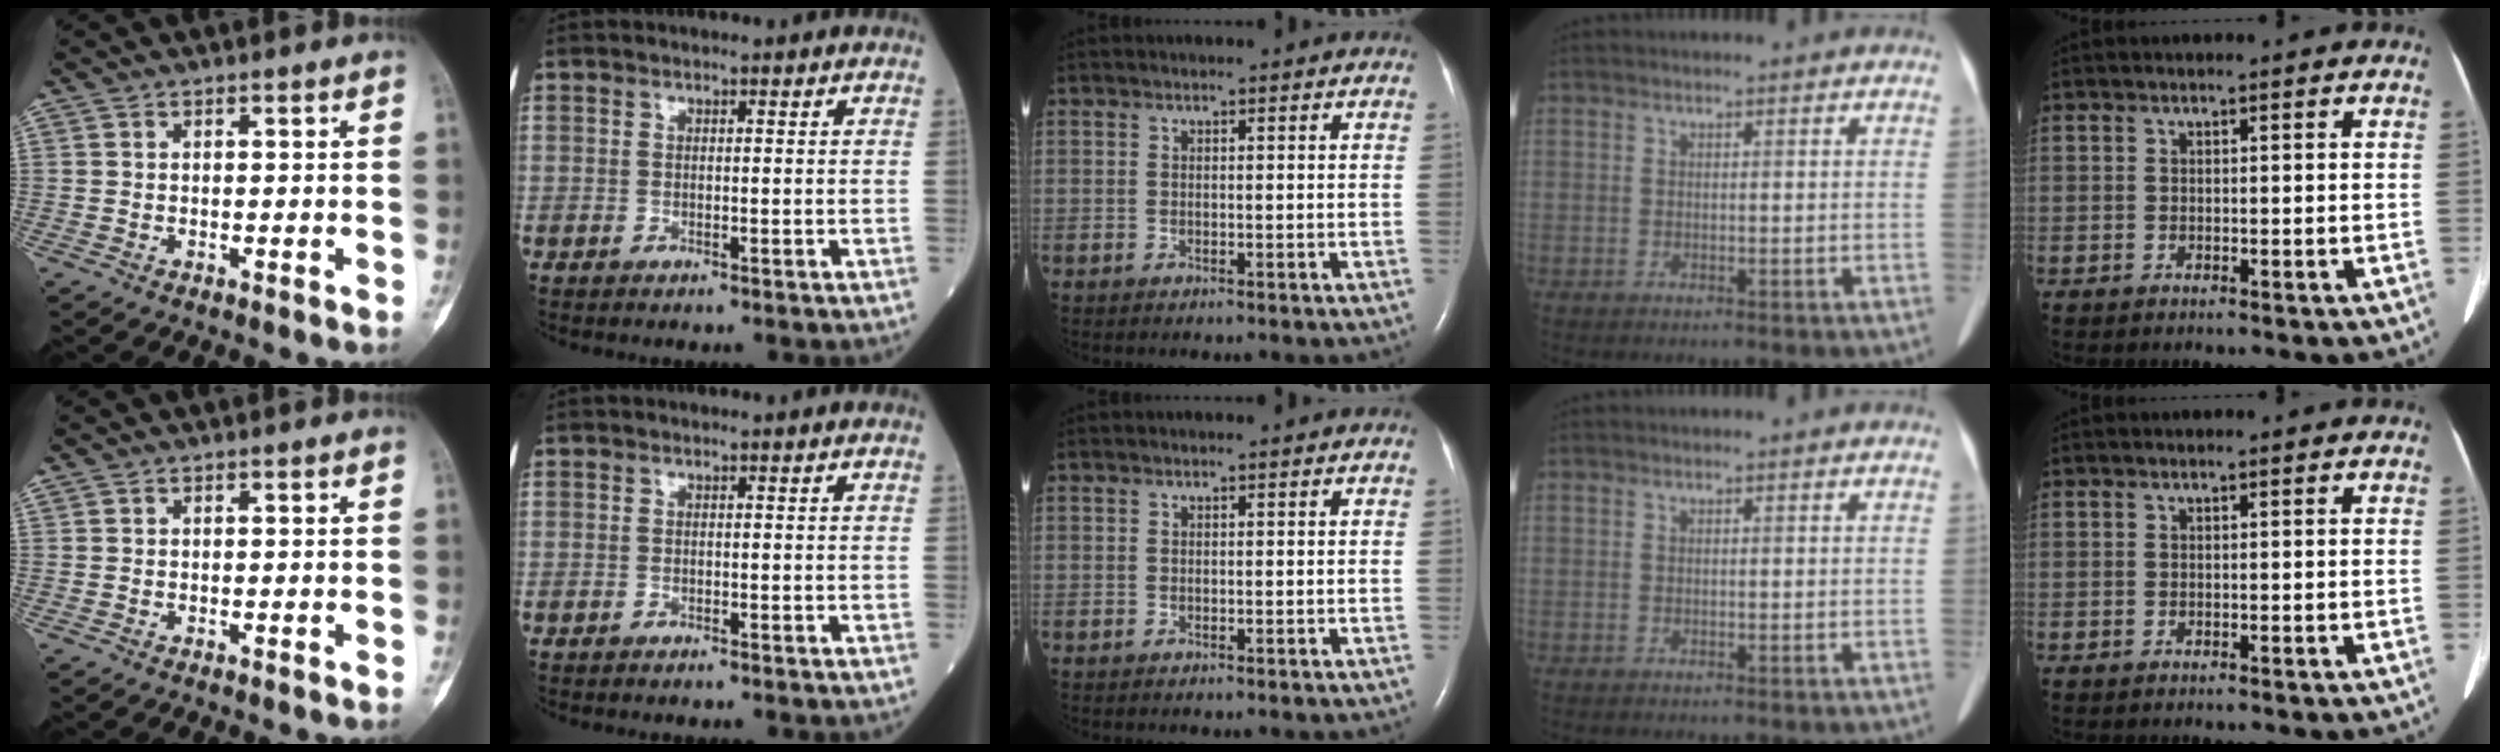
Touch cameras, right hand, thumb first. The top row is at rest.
{}